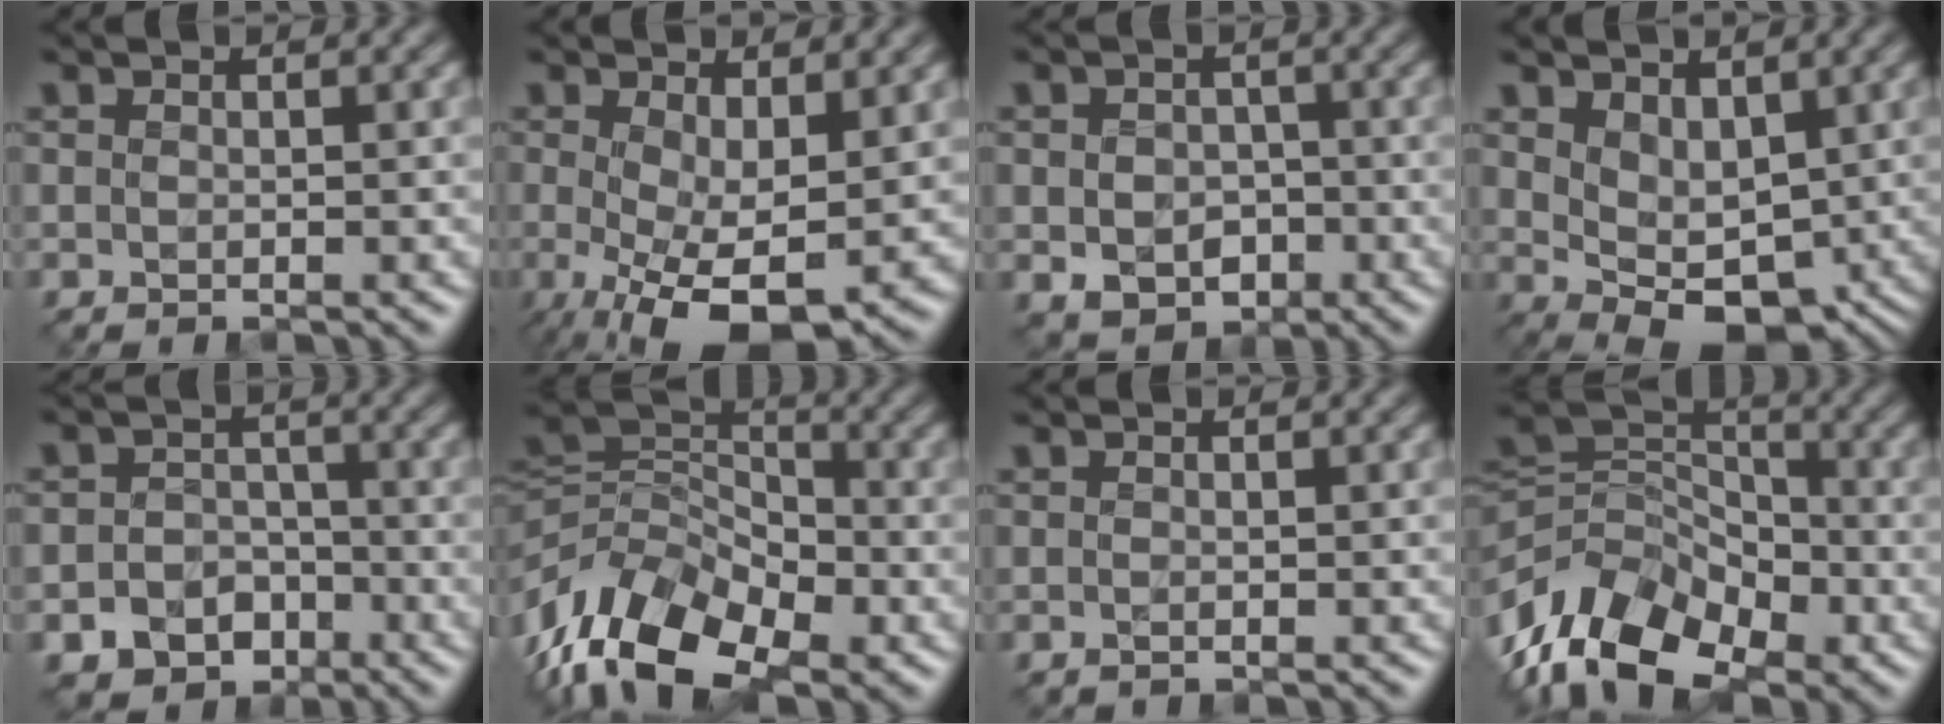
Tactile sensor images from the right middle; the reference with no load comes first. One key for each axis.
{"total": 9.1, "fx": -1.8, "fy": 4.0, "fz": 8.0, "tx": -0.143, "ty": -0.021, "tz": -0.019}
{"total": 4.0, "fx": -1.0, "fy": 3.2, "fz": 2.1, "tx": -0.035, "ty": -0.011, "tz": -0.011}
{"total": 4.5, "fx": 0.9, "fy": 2.9, "fz": 3.4, "tx": -0.062, "ty": -0.008, "tz": 0.023}
{"total": 4.8, "fx": -2.7, "fy": 3.7, "fz": 1.2, "tx": 0.014, "ty": -0.003, "tz": -0.049}
{"total": 11.2, "fx": -5.4, "fy": 7.0, "fz": 6.8, "tx": -0.127, "ty": -0.001, "tz": -0.109}
{"total": 0.0}
{"total": 13.0, "fx": -7.3, "fy": 8.2, "fz": 7.0, "tx": -0.146, "ty": 0.001, "tz": -0.140}